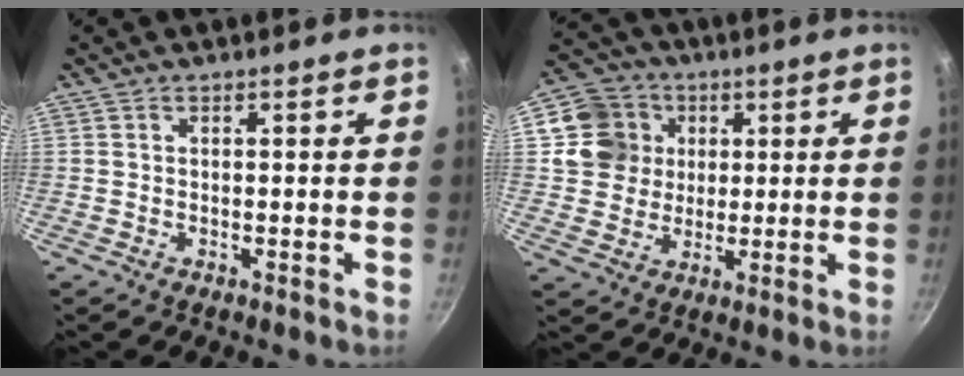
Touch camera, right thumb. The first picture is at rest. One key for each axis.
{"total": 10.0, "fx": 2.5, "fy": 9.1, "fz": 3.1, "tx": -0.021, "ty": 0.010, "tz": 0.039}